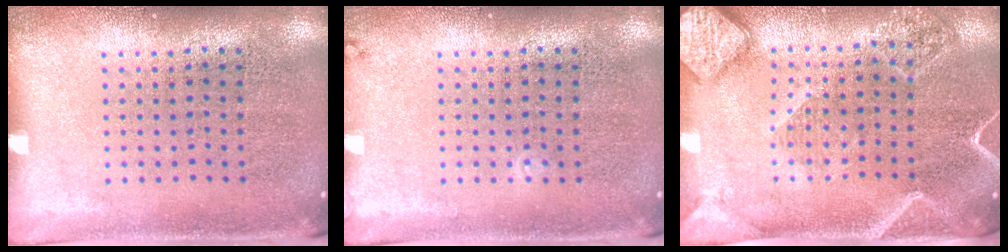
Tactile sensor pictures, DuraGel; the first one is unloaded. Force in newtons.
{"total": 0.7, "press": 0.7, "slide": 0.1}
{"total": 2.4, "press": 2.2, "slide": 0.9}